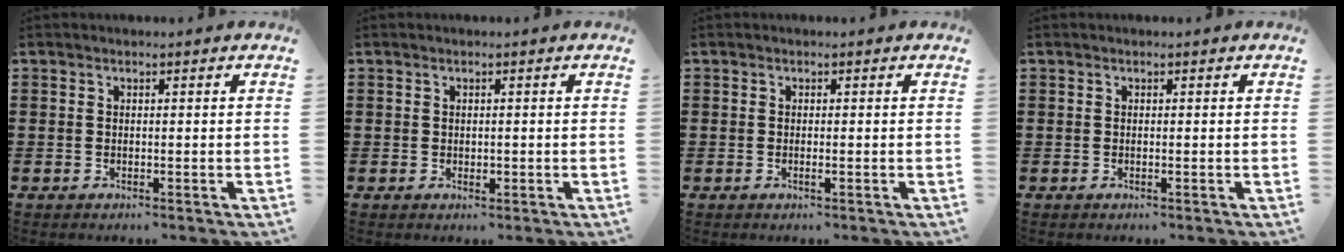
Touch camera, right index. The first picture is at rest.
{"total": 0.6, "force": [0.0, 0.5, 0.3], "torque": [-0.007, 0.001, 0.000]}
{"total": 0.6, "force": [-0.2, 0.0, 0.6], "torque": [-0.010, -0.004, -0.003]}
{"total": 0.0}